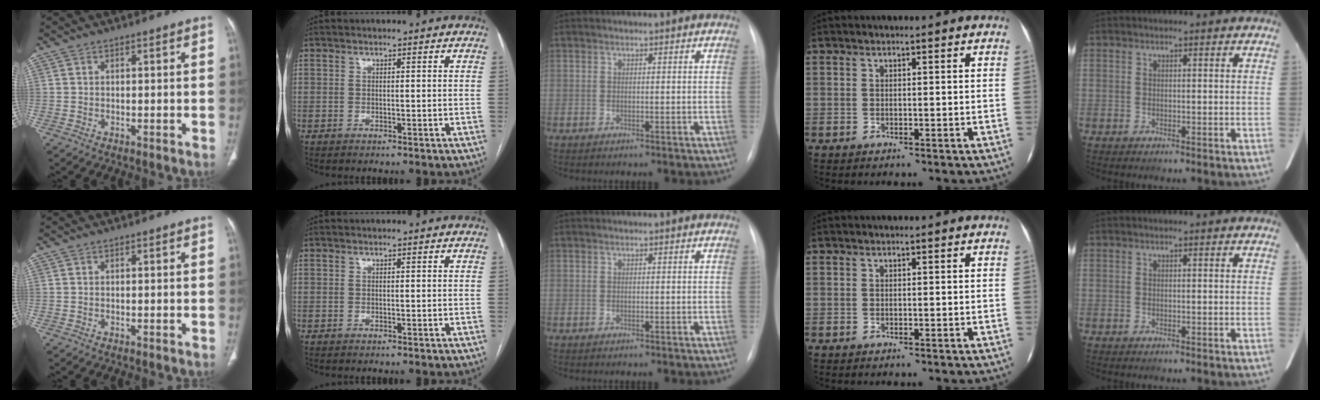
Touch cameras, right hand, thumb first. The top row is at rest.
{}